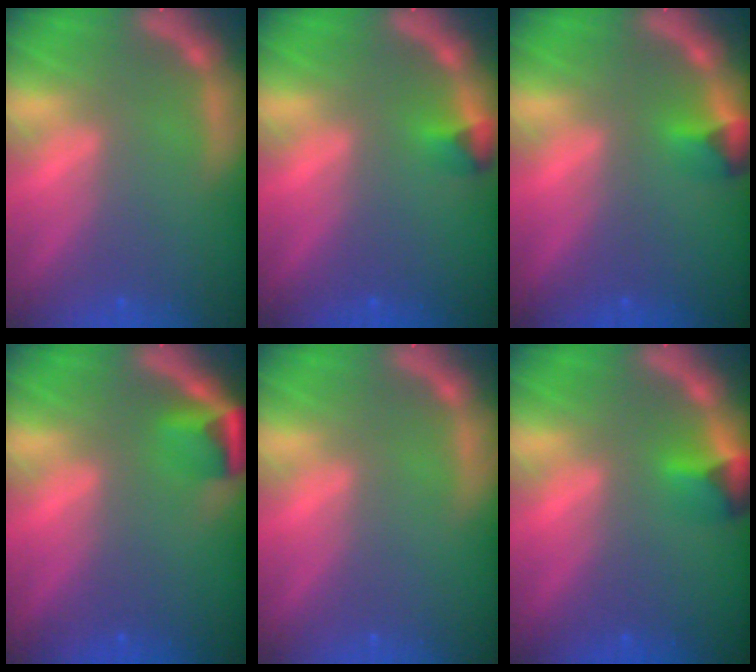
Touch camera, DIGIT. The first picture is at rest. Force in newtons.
{"total": 1.4}
{"total": 1.9}
{"total": 2.9}
{"total": 0.0}
{"total": 2.4}